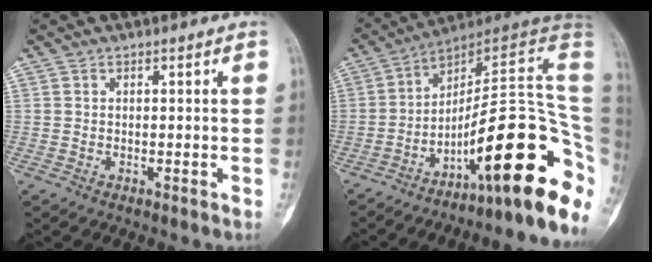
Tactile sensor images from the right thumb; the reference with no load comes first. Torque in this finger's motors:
{"motor_torque": [3.43, 1.58, 1.85, -0.92, 0.25]}